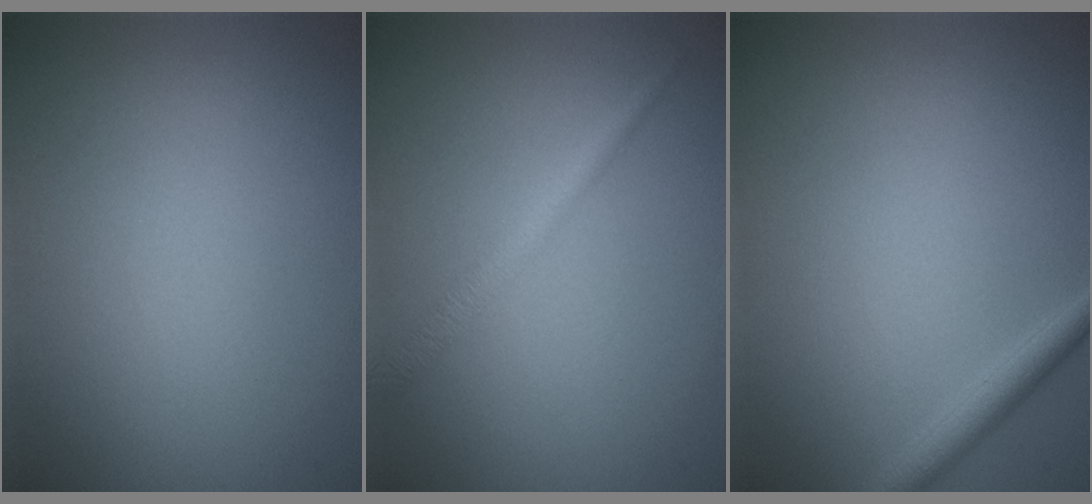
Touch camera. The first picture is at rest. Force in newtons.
{"total": 1.8, "press": 1.8, "slide": 0.0}
{"total": 1.9, "press": 1.9, "slide": 0.0}